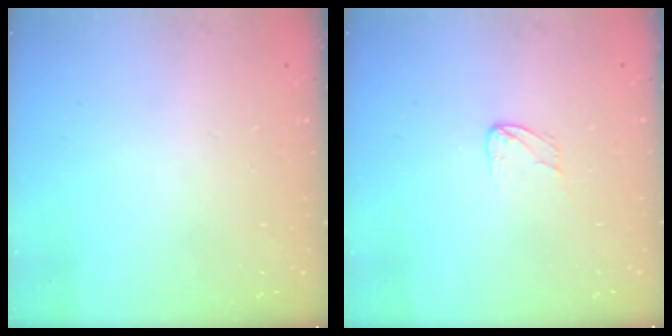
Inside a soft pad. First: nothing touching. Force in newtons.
{"total": 3.6, "press": 3.6, "slide": 0.3}